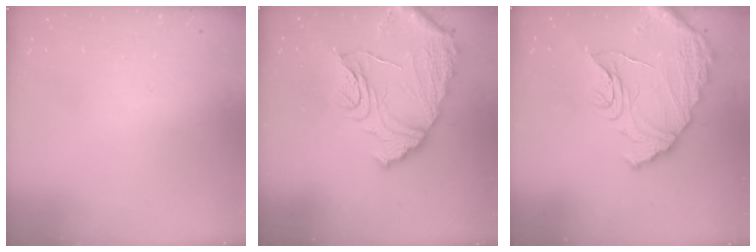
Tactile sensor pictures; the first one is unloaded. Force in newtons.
{"total": 16.7, "press": 16.6, "slide": 1.3}
{"total": 15.0, "press": 15.0, "slide": 0.5}